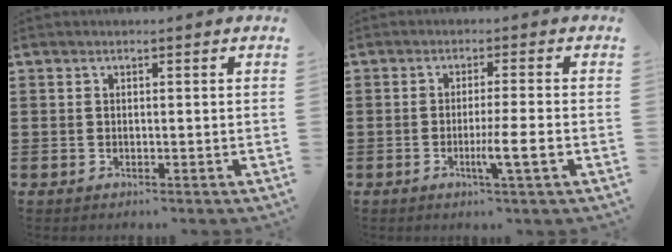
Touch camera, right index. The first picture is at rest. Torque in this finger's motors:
{"motor_torque": [1.06, -0.14, 0.28, 0.14]}